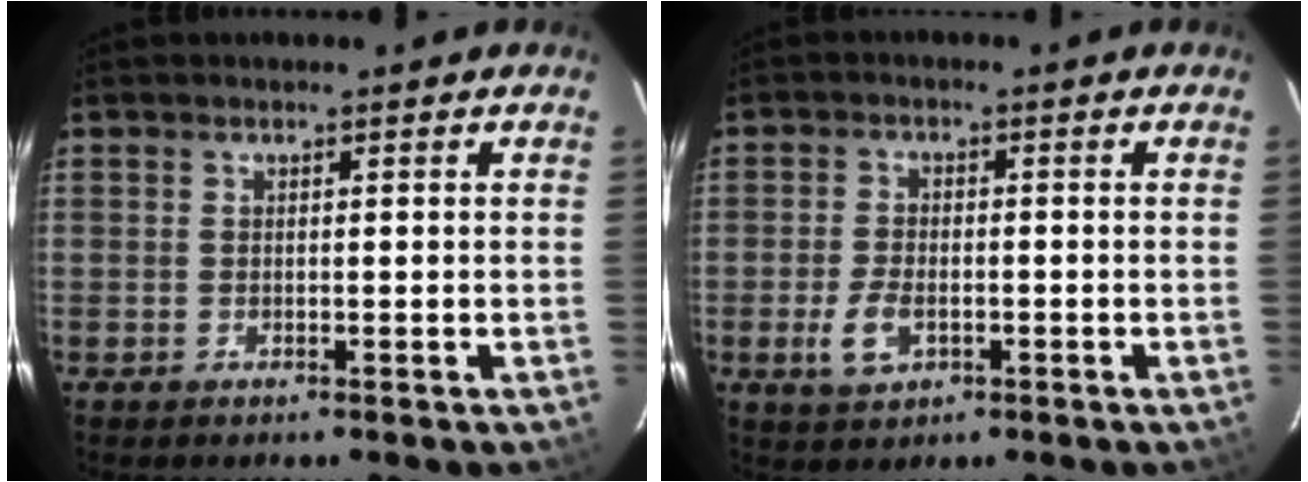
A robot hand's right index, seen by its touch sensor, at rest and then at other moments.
{"total": 5.4, "force": [-2.0, 3.2, 3.9], "torque": [-0.090, -0.004, -0.033]}